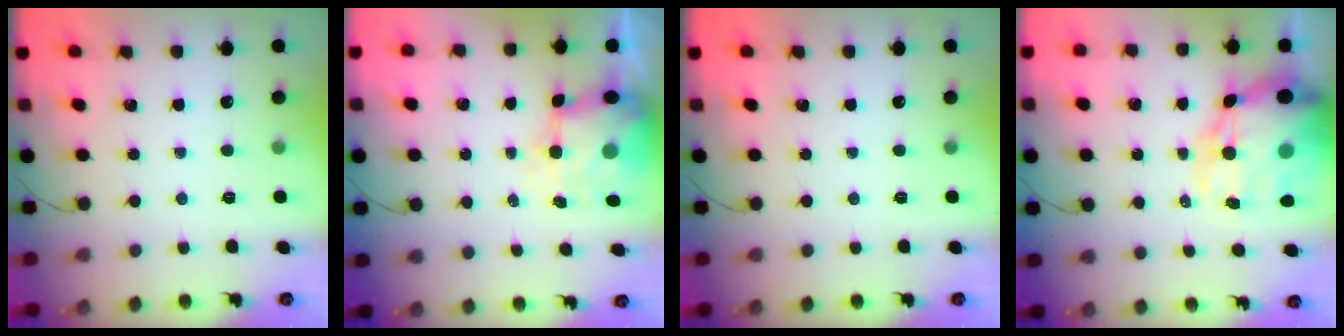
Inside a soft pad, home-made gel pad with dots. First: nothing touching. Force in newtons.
{"total": 7.9, "press": 7.8, "slide": 1.4}
{"total": 0.0}
{"total": 23.1, "press": 22.6, "slide": 4.8}